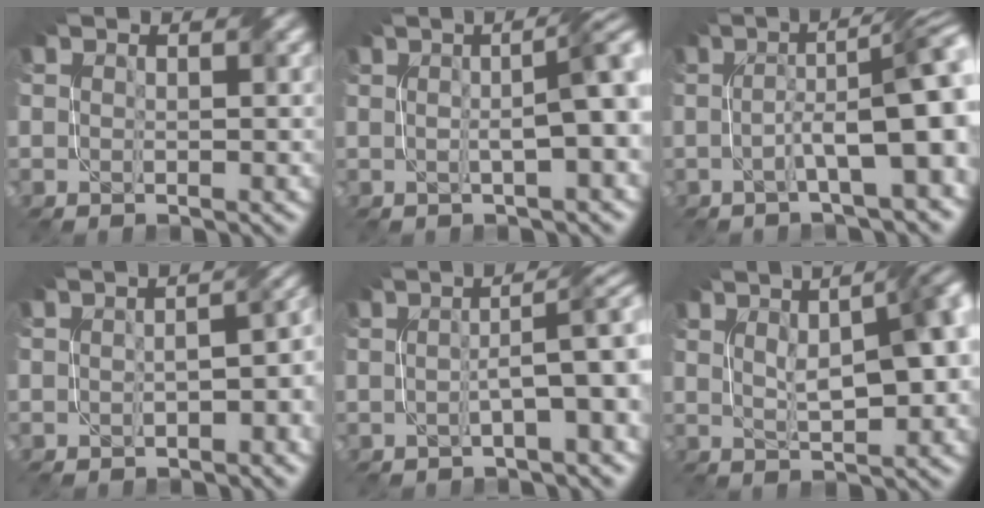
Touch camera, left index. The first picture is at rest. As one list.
[{"total": 5.8, "force": [0.7, 1.2, 5.6], "torque": [-0.060, 0.017, 0.006]}, {"total": 8.6, "force": [-0.7, 1.8, 8.3], "torque": [-0.122, 0.022, -0.016]}, {"total": 4.9, "force": [-1.4, 2.2, 4.2], "torque": [-0.037, 0.001, -0.018]}, {"total": 5.0, "force": [-0.4, 1.0, 4.9], "torque": [-0.068, 0.016, -0.011]}, {"total": 9.1, "force": [2.0, 3.4, 8.2], "torque": [-0.102, 0.023, 0.022]}]